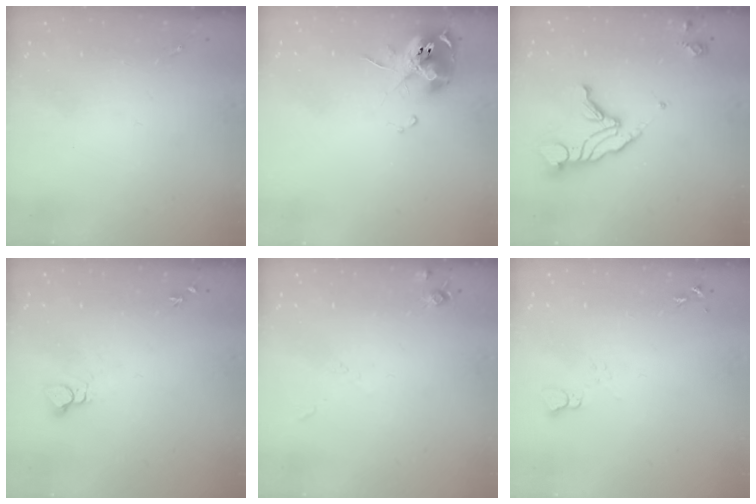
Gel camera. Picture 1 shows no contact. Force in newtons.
{"total": 11.5, "press": 11.4, "slide": 1.8}
{"total": 14.3, "press": 14.3, "slide": 1.0}
{"total": 3.9, "press": 3.9, "slide": 0.2}
{"total": 5.4, "press": 5.4, "slide": 0.6}
{"total": 3.7, "press": 3.7, "slide": 0.4}